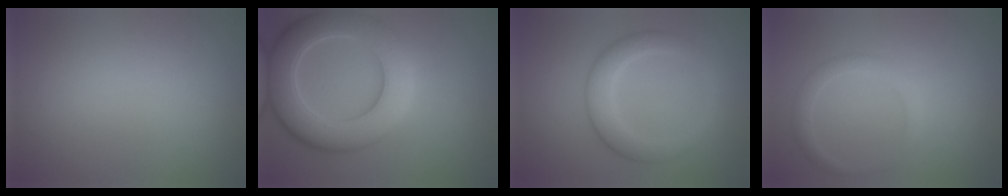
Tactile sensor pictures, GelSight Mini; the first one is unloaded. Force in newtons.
{"total": 8.9, "press": 8.9, "slide": 0.3}
{"total": 3.8, "press": 3.7, "slide": 0.2}
{"total": 1.9, "press": 1.9, "slide": 0.1}